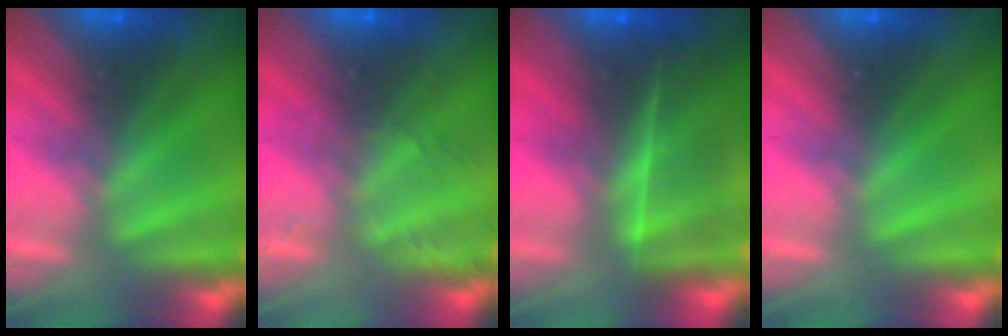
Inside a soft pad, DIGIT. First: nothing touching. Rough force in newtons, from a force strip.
{"total": 2.1}
{"total": 7.0}
{"total": 0.0}